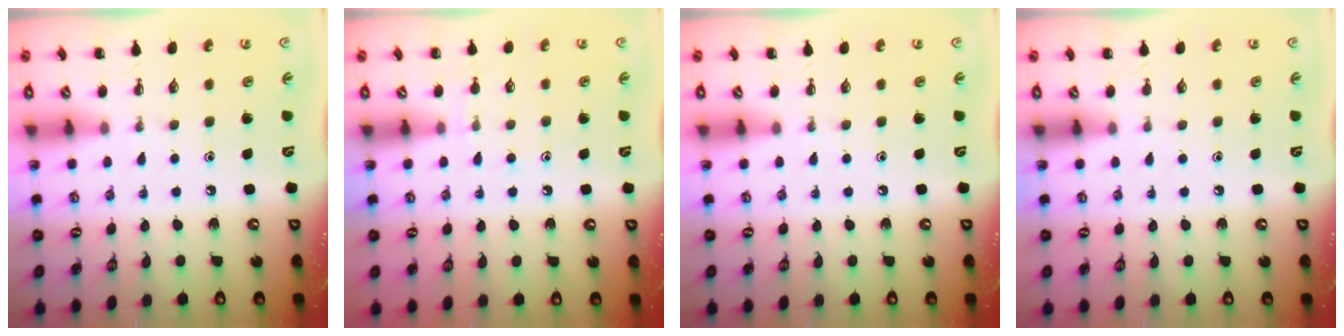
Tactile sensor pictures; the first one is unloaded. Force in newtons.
{"total": 5.9, "press": 5.6, "slide": 1.9}
{"total": 0.0}
{"total": 0.0}